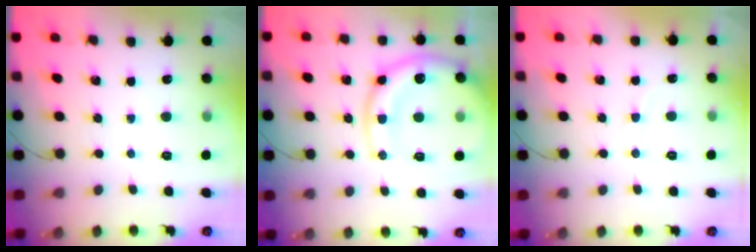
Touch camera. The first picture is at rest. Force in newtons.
{"total": 15.4, "press": 15.3, "slide": 2.2}
{"total": 3.3, "press": 3.2, "slide": 0.9}